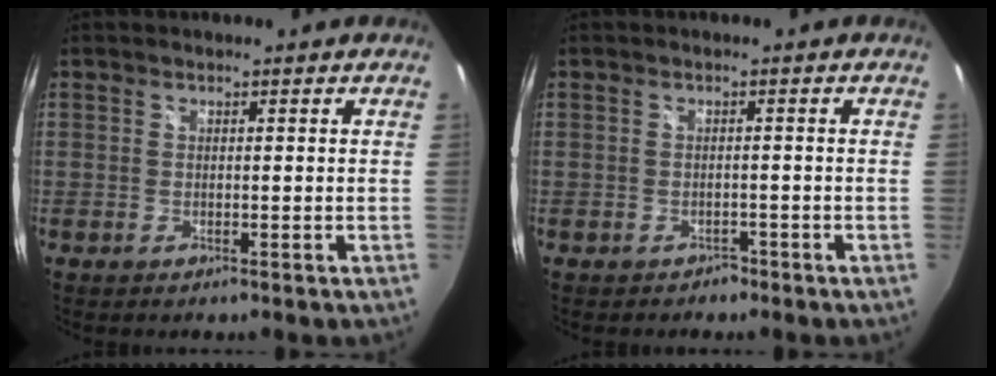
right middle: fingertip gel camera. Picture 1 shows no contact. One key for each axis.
{"total": 2.0, "fx": -1.5, "fy": 1.2, "fz": 0.3, "tx": -0.010, "ty": -0.003, "tz": -0.020}